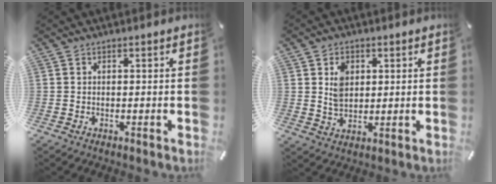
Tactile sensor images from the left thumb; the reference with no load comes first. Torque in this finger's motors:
{"motor_torque": [1.04, 1.35, 0.65, -0.57, 0.23]}